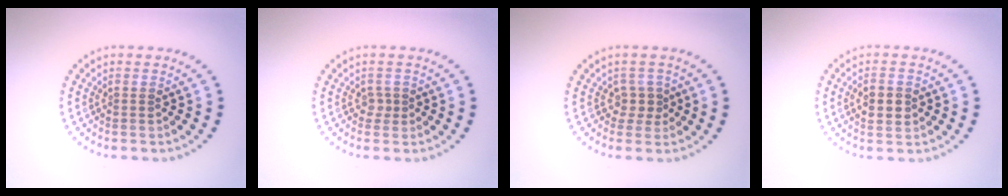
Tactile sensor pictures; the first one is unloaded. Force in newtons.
{"total": 0.9, "press": 0.7, "slide": 0.6}
{"total": 1.7, "press": 1.3, "slide": 1.1}
{"total": 2.6, "press": 2.6, "slide": 0.1}